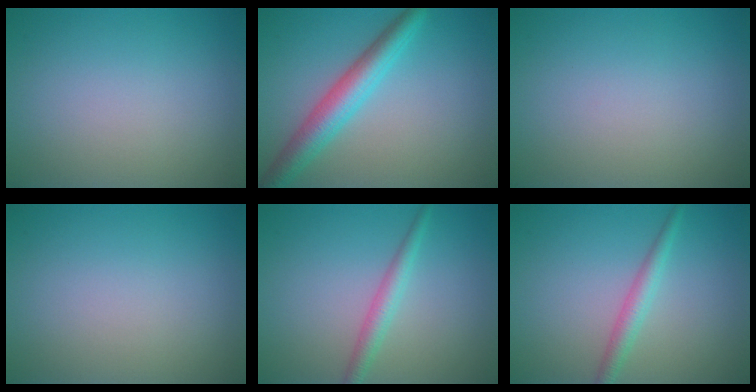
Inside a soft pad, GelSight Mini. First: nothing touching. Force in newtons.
{"total": 4.7, "press": 4.7, "slide": 0.2}
{"total": 0.0}
{"total": 0.0}
{"total": 2.1, "press": 2.1, "slide": 0.0}
{"total": 2.1, "press": 2.1, "slide": 0.0}